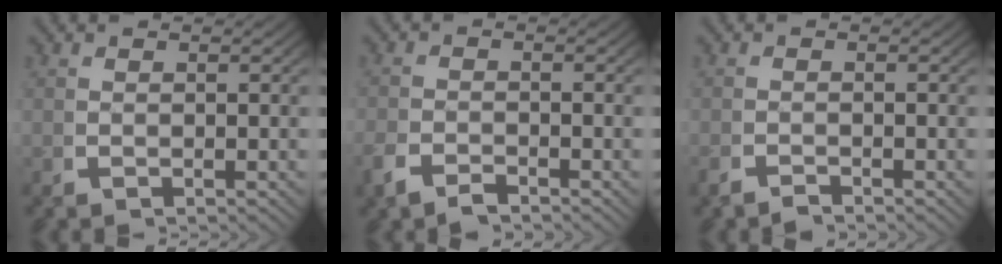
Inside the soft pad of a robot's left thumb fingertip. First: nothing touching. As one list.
[{"total": 1.9, "force": [-1.7, 0.7, 0.6], "torque": [-0.012, -0.008, -0.033]}, {"total": 1.1, "force": [-1.1, 0.1, 0.1], "torque": [0.002, -0.007, -0.022]}]